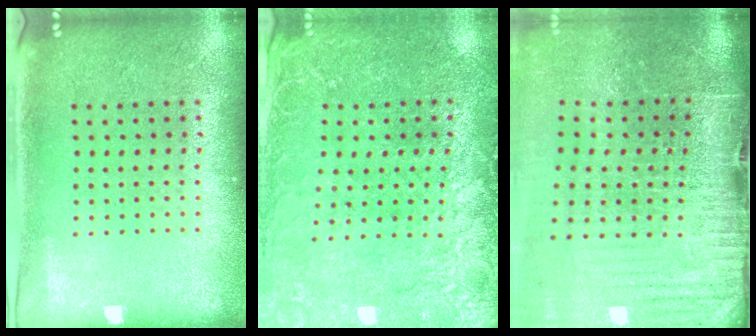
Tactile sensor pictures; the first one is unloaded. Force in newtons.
{"total": 2.7, "press": 2.7, "slide": 0.5}
{"total": 4.3, "press": 3.7, "slide": 2.2}